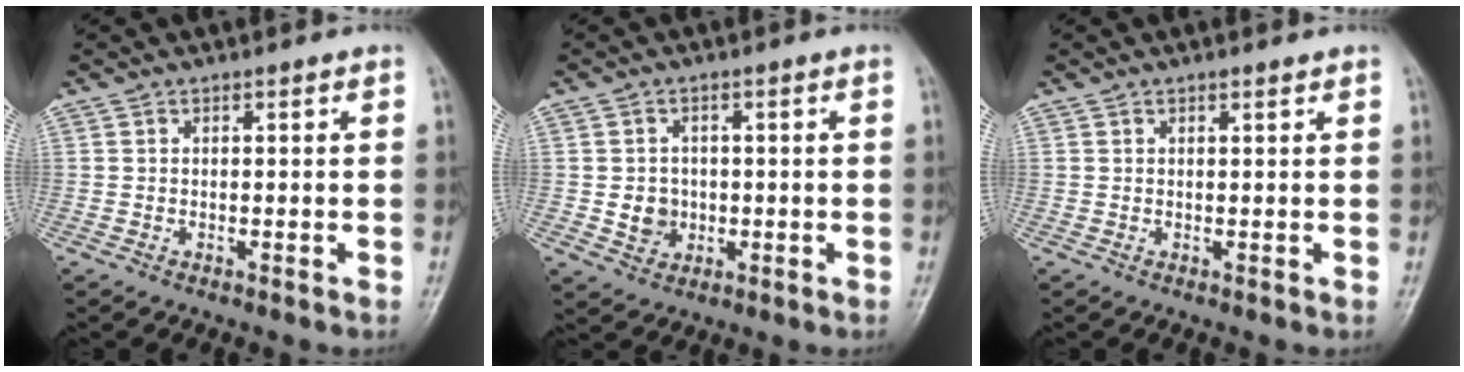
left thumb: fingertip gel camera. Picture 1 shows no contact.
{"total": 4.1, "force": [-0.1, 3.8, 1.7], "torque": [-0.007, 0.002, 0.006]}
{"total": 0.8, "force": [0.7, 0.2, 0.4], "torque": [-0.008, -0.005, 0.013]}